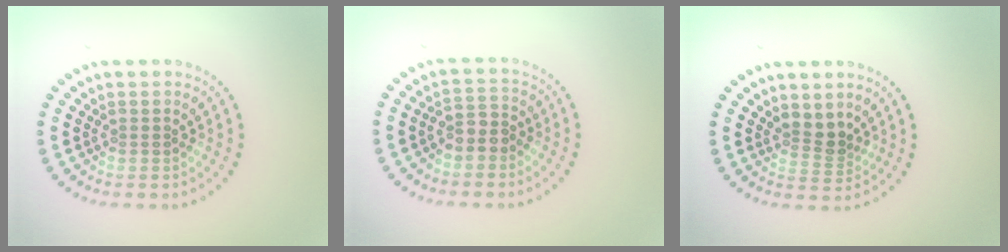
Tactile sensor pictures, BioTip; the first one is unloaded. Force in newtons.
{"total": 2.1, "press": 1.8, "slide": 1.0}
{"total": 2.3, "press": 1.7, "slide": 1.6}